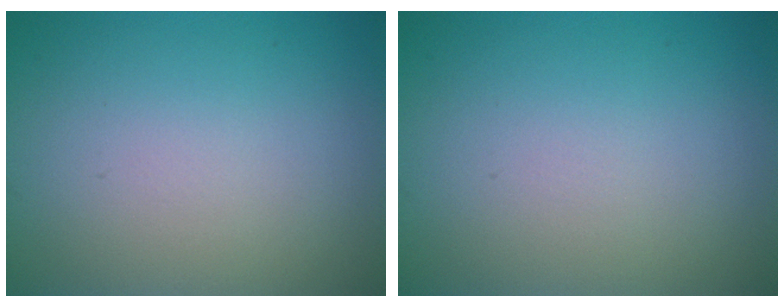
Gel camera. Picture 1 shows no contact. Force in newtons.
{"total": 0.0}